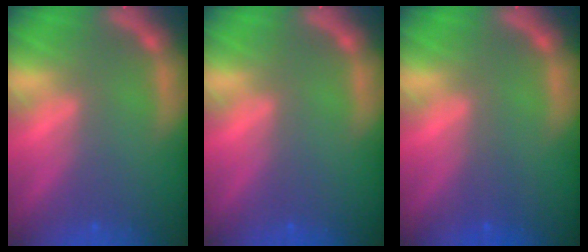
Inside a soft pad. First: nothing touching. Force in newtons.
{"total": 0.0}
{"total": 1.0}